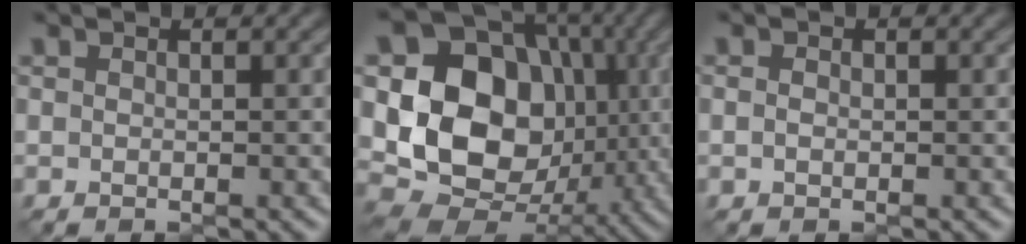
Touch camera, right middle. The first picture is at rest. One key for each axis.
{"total": 13.8, "fx": 0.4, "fy": 11.1, "fz": 8.1, "tx": -0.137, "ty": -0.008, "tz": -0.006}
{"total": 0.5, "fx": -0.2, "fy": 0.4, "fz": 0.2, "tx": -0.005, "ty": -0.001, "tz": -0.006}